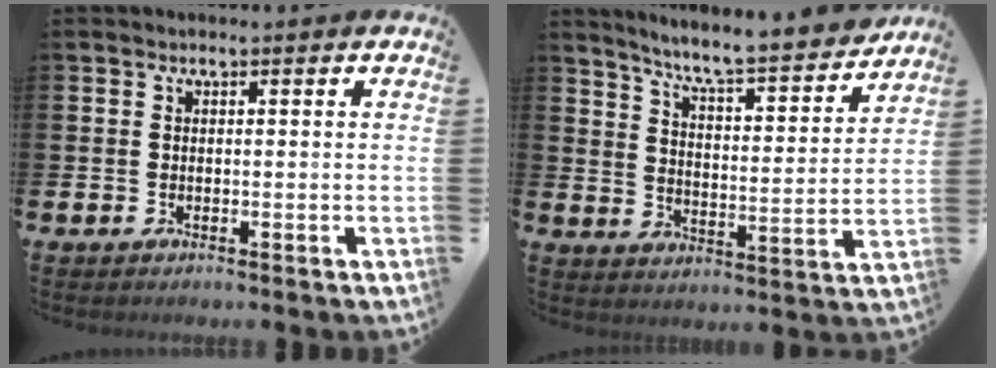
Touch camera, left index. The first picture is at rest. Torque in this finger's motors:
{"motor_torque": [0.08, -0.24, 0.70, 0.21]}